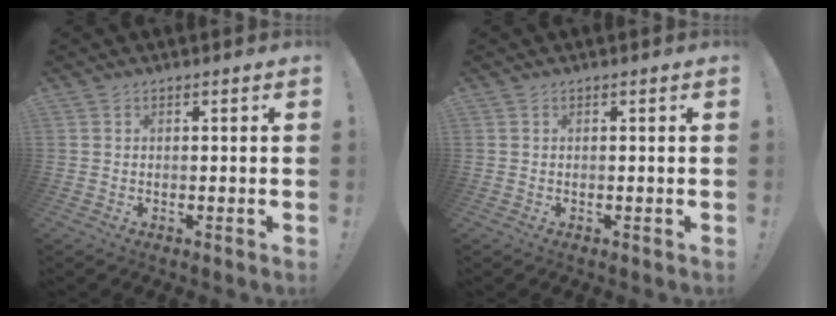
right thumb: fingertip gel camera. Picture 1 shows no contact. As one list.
[{"total": 0.0}]